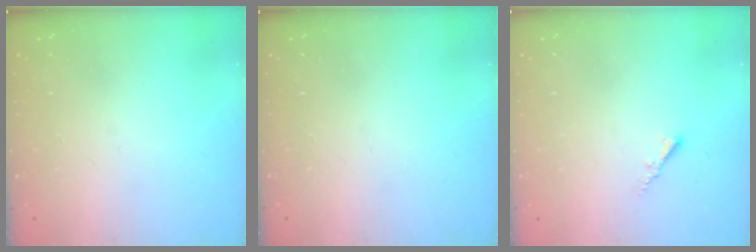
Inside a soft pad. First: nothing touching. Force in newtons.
{"total": 0.0}
{"total": 1.7, "press": 1.6, "slide": 0.5}